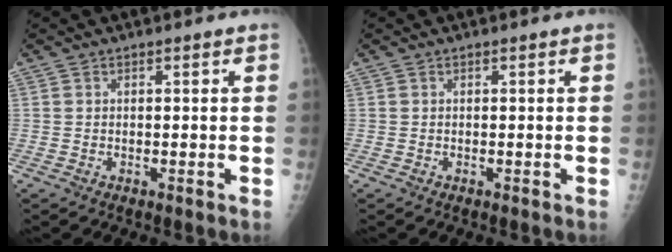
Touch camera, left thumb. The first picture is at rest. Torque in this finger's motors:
{"motor_torque": [0.04, -0.02, 0.07, 0.05, 0.01]}